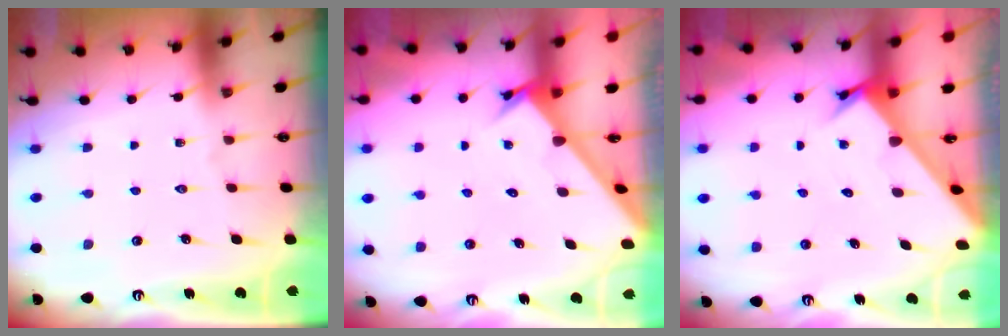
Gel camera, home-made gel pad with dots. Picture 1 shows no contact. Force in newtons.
{"total": 2.7, "press": 2.7, "slide": 0.2}
{"total": 2.1, "press": 2.1, "slide": 0.2}